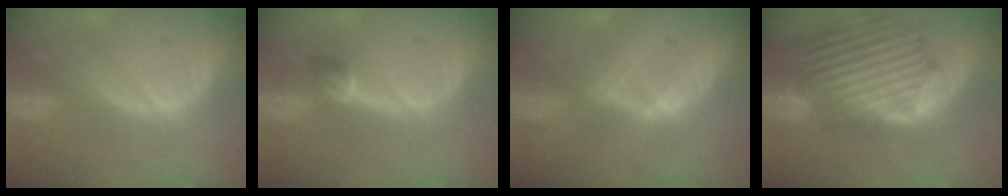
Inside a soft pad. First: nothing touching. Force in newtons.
{"total": 2.6, "press": 2.4, "slide": 1.0}
{"total": 1.1, "press": 1.0, "slide": 0.2}
{"total": 11.4, "press": 10.8, "slide": 3.5}